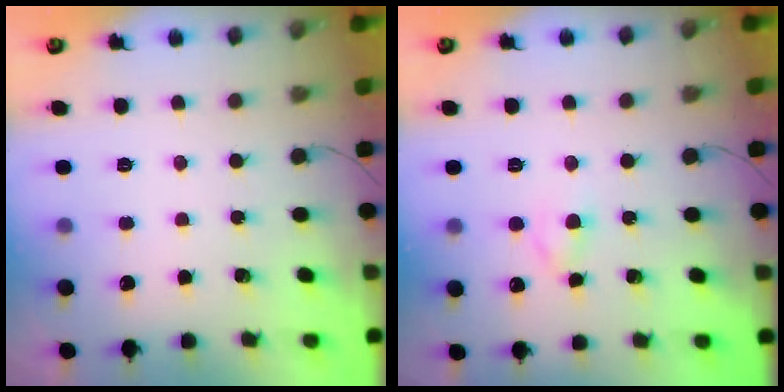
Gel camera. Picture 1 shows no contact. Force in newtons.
{"total": 2.6, "press": 2.5, "slide": 0.9}